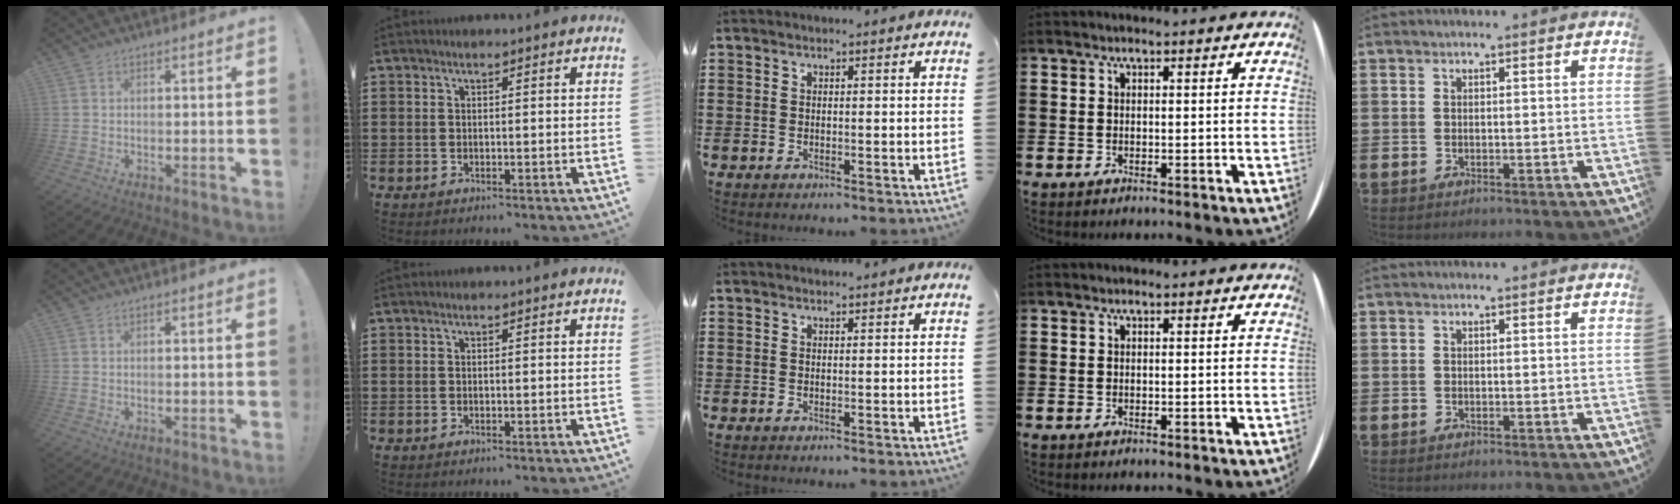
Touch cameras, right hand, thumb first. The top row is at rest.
{"middle": {"total": 0.7, "force": [0.7, 0.0, 0.0], "torque": [-0.002, -0.001, 0.014]}}